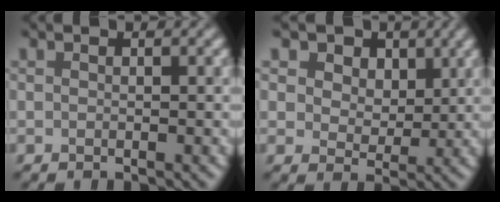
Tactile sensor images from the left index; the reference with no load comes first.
{"total": 7.4, "force": [4.2, 5.2, 3.3], "torque": [-0.075, 0.000, 0.063]}